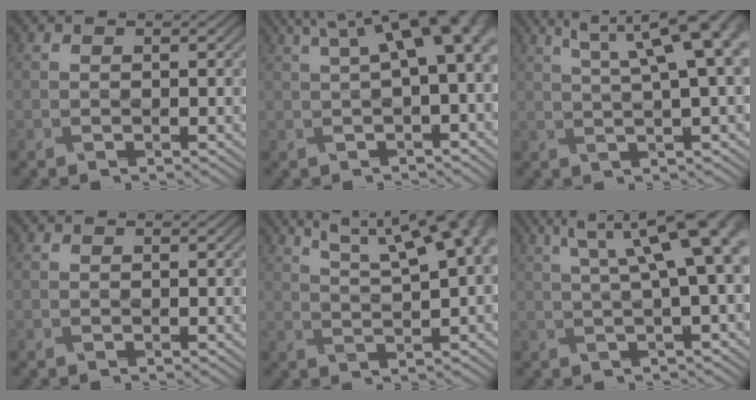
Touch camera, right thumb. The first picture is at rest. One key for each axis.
{"total": 10.1, "fx": 3.1, "fy": 3.2, "fz": 9.1, "tx": -0.114, "ty": 0.029, "tz": 0.048}
{"total": 11.4, "fx": 4.6, "fy": 2.9, "fz": 10.1, "tx": -0.135, "ty": 0.037, "tz": 0.063}
{"total": 0.0}
{"total": 14.2, "fx": 6.9, "fy": 4.8, "fz": 11.4, "tx": -0.155, "ty": 0.047, "tz": 0.092}
{"total": 10.9, "fx": 3.5, "fy": 2.9, "fz": 9.9, "tx": -0.141, "ty": 0.032, "tz": 0.053}